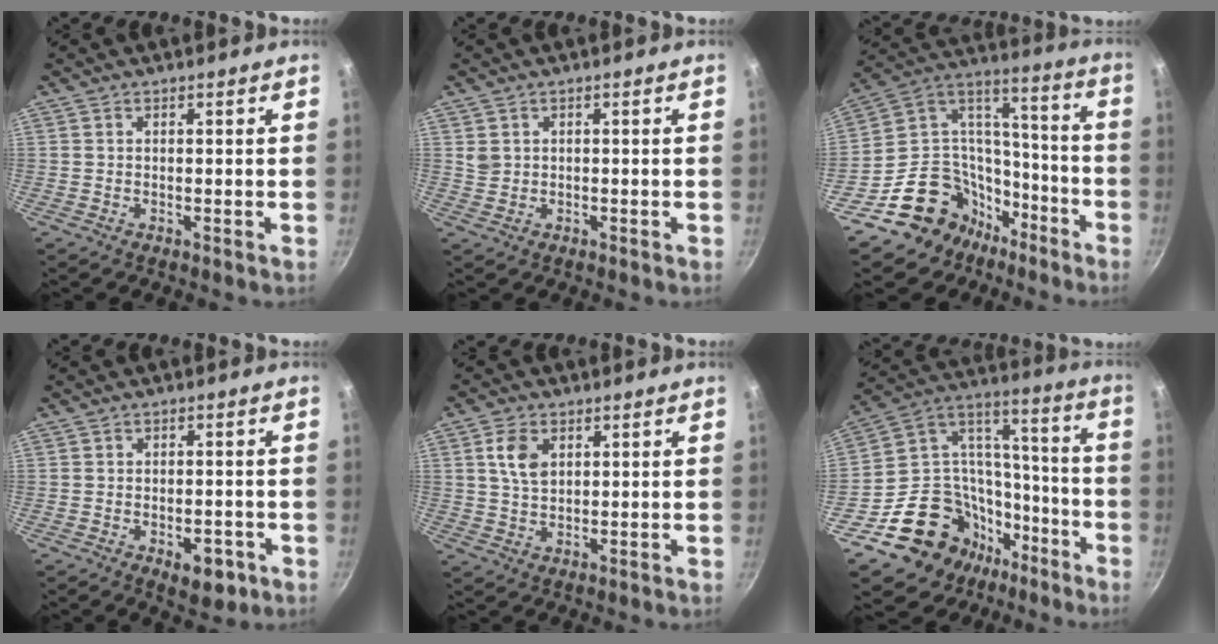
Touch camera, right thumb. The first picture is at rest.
{"total": 1.7, "force": [0.3, 1.5, 0.7], "torque": [-0.007, 0.003, 0.010]}
{"total": 20.1, "force": [-11.6, 15.3, 6.0], "torque": [-0.040, 0.132, -0.193]}
{"total": 6.4, "force": [-2.8, 3.6, 4.5], "torque": [-0.031, 0.015, -0.030]}
{"total": 5.7, "force": [1.8, 3.7, 3.8], "torque": [-0.065, -0.003, 0.037]}
{"total": 24.4, "force": [-11.9, 18.8, 9.9], "torque": [-0.115, 0.125, -0.185]}